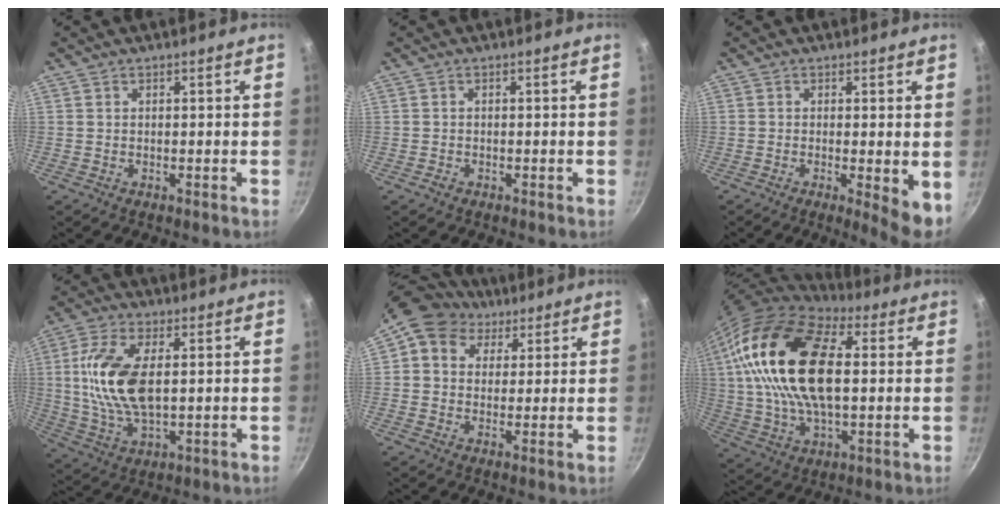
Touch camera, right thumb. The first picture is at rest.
{"total": 1.0, "force": [-0.6, 0.7, 0.3], "torque": [-0.007, 0.005, -0.012]}
{"total": 5.6, "force": [-0.9, 1.2, 5.4], "torque": [-0.073, -0.013, -0.011]}
{"total": 14.6, "force": [1.7, 7.4, 12.4], "torque": [-0.242, 0.002, 0.032]}
{"total": 10.4, "force": [5.4, 8.2, 3.5], "torque": [-0.040, 0.001, 0.079]}
{"total": 23.3, "force": [4.0, 12.5, 19.3], "torque": [-0.344, 0.005, 0.063]}